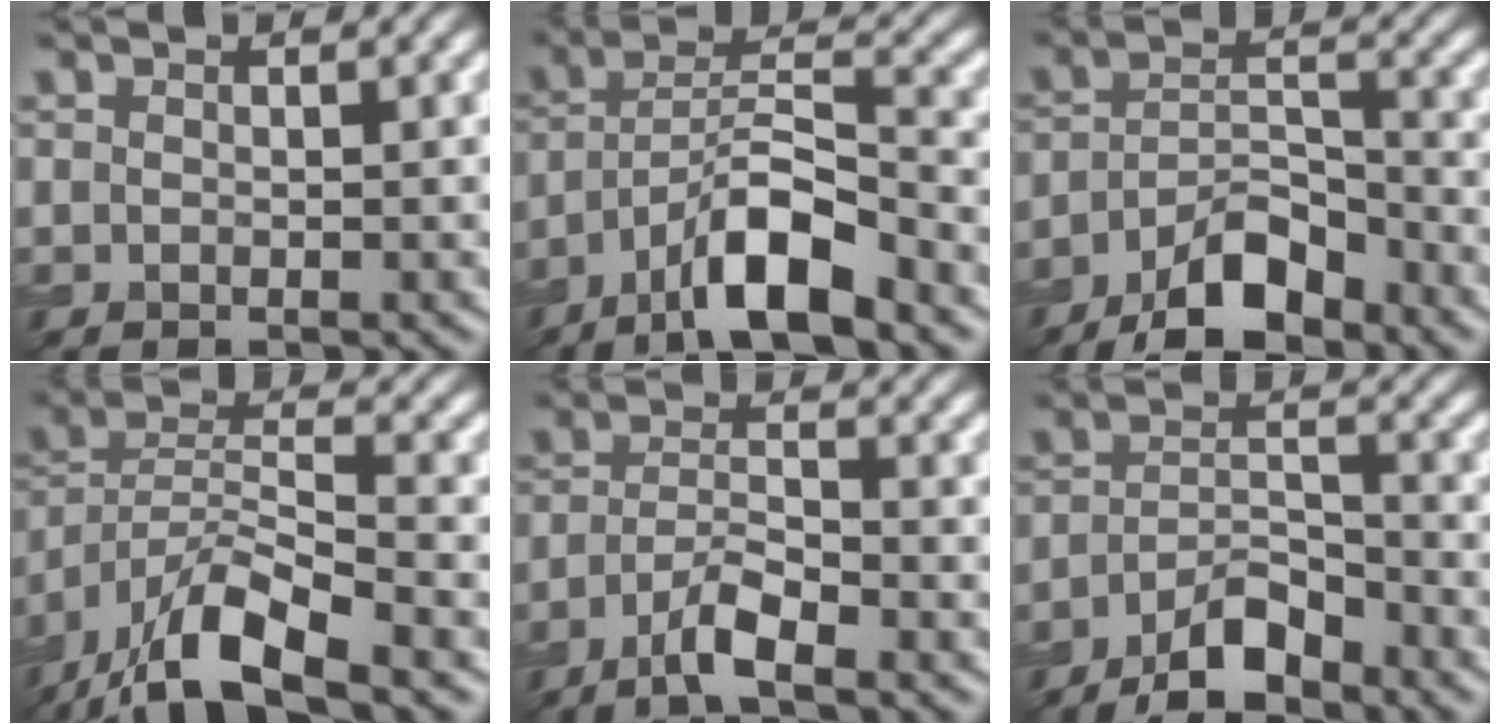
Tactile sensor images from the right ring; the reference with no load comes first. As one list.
[{"total": 8.0, "force": [-4.9, 1.9, 6.0], "torque": [-0.101, 0.018, -0.087]}, {"total": 6.8, "force": [-4.8, 2.4, 4.2], "torque": [-0.070, 0.005, -0.086]}, {"total": 11.9, "force": [-8.6, 3.5, 7.5], "torque": [-0.140, 0.003, -0.161]}, {"total": 3.8, "force": [-2.5, 0.7, 2.7], "torque": [-0.054, 0.008, -0.055]}, {"total": 5.3, "force": [-3.9, 1.6, 3.2], "torque": [-0.055, 0.002, -0.072]}]